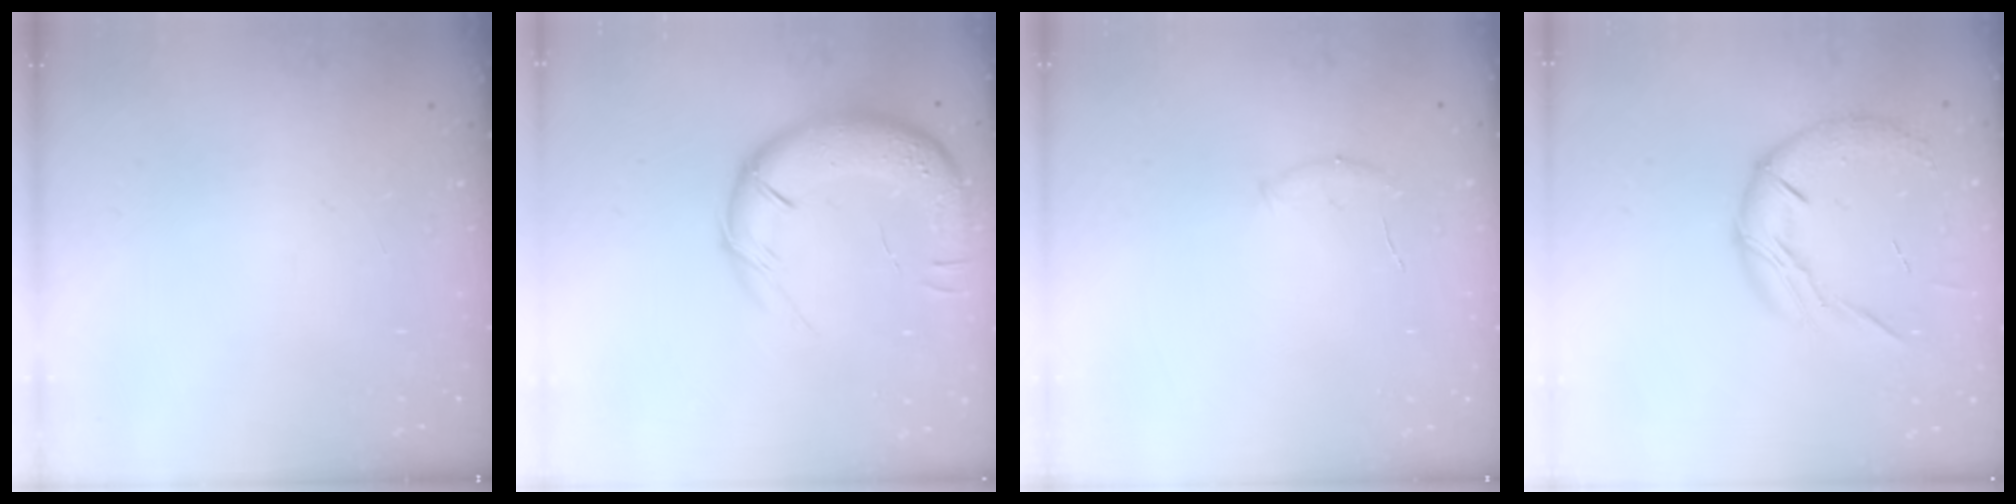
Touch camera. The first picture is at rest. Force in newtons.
{"total": 15.8, "press": 15.3, "slide": 4.0}
{"total": 5.5, "press": 5.4, "slide": 1.3}
{"total": 12.1, "press": 12.0, "slide": 1.1}